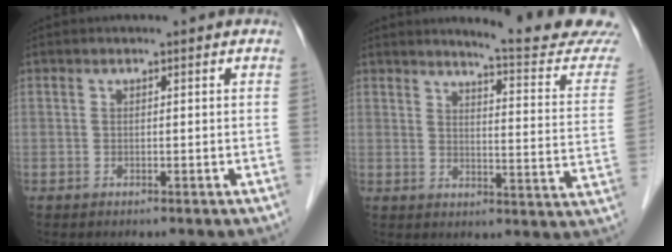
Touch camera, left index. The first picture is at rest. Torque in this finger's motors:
{"motor_torque": [0.49, -0.60, 0.25, 0.04]}